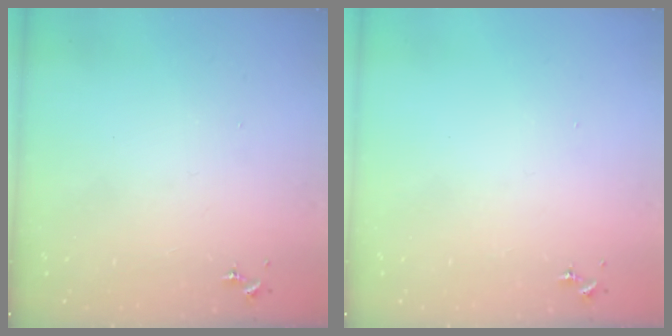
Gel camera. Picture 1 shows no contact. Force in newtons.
{"total": 0.0}